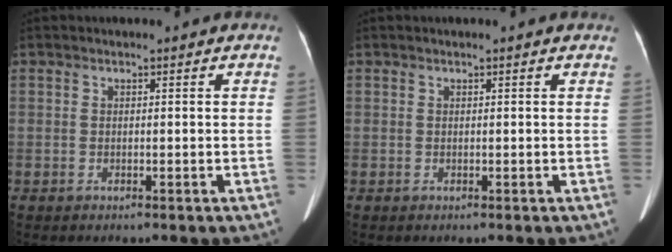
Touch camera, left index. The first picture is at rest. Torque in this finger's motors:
{"motor_torque": [0.25, 0.05, -0.01, -0.01]}